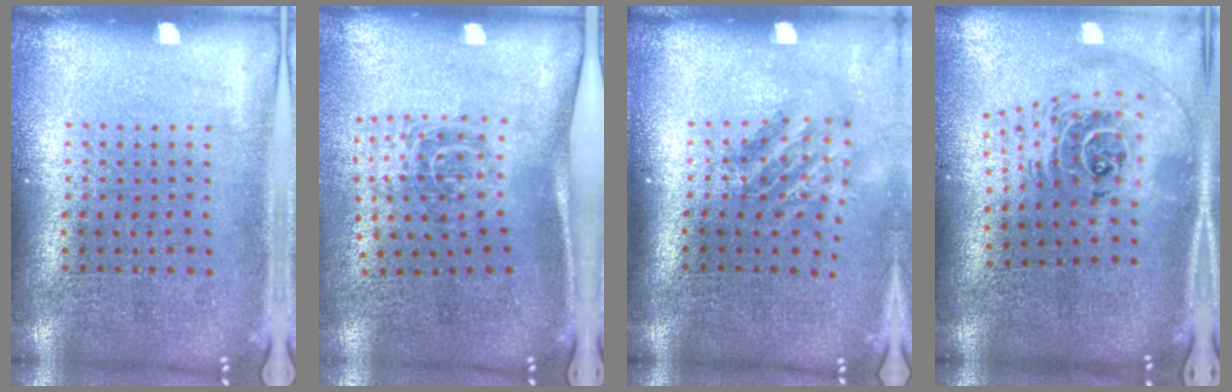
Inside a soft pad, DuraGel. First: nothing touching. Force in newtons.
{"total": 1.8, "press": 1.2, "slide": 1.3}
{"total": 1.7, "press": 1.2, "slide": 1.2}
{"total": 2.5, "press": 1.8, "slide": 1.7}